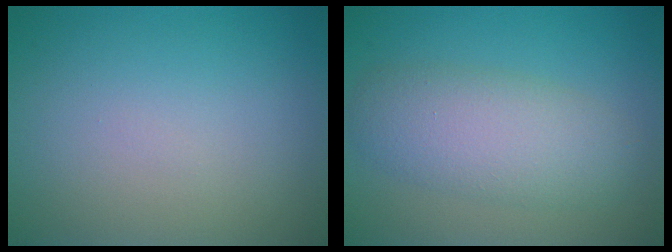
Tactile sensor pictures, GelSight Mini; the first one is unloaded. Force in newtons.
{"total": 5.2, "press": 5.2, "slide": 0.4}